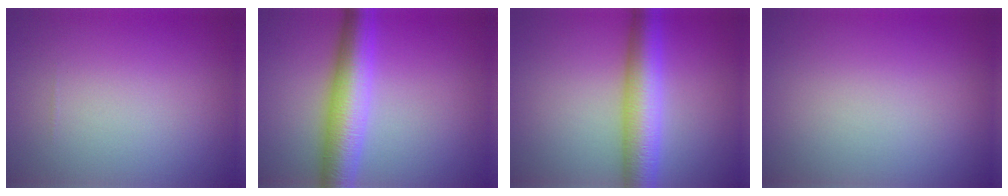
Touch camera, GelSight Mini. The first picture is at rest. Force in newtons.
{"total": 6.6, "press": 6.6, "slide": 0.0}
{"total": 6.0, "press": 6.0, "slide": 0.1}
{"total": 0.0}